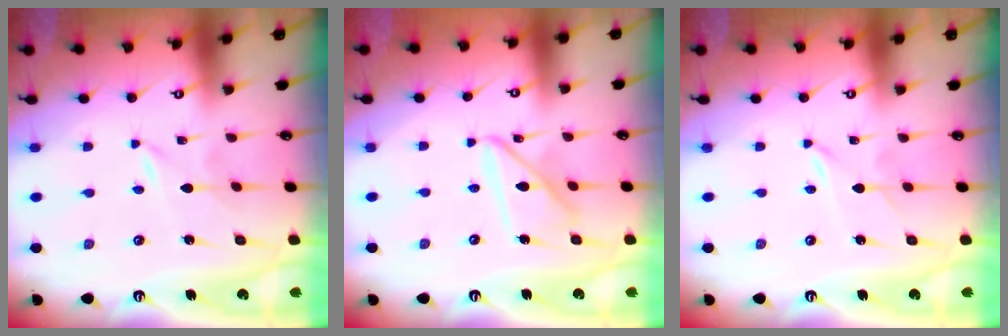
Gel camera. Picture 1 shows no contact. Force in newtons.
{"total": 11.5, "press": 11.5, "slide": 1.1}
{"total": 1.1, "press": 1.1, "slide": 0.1}